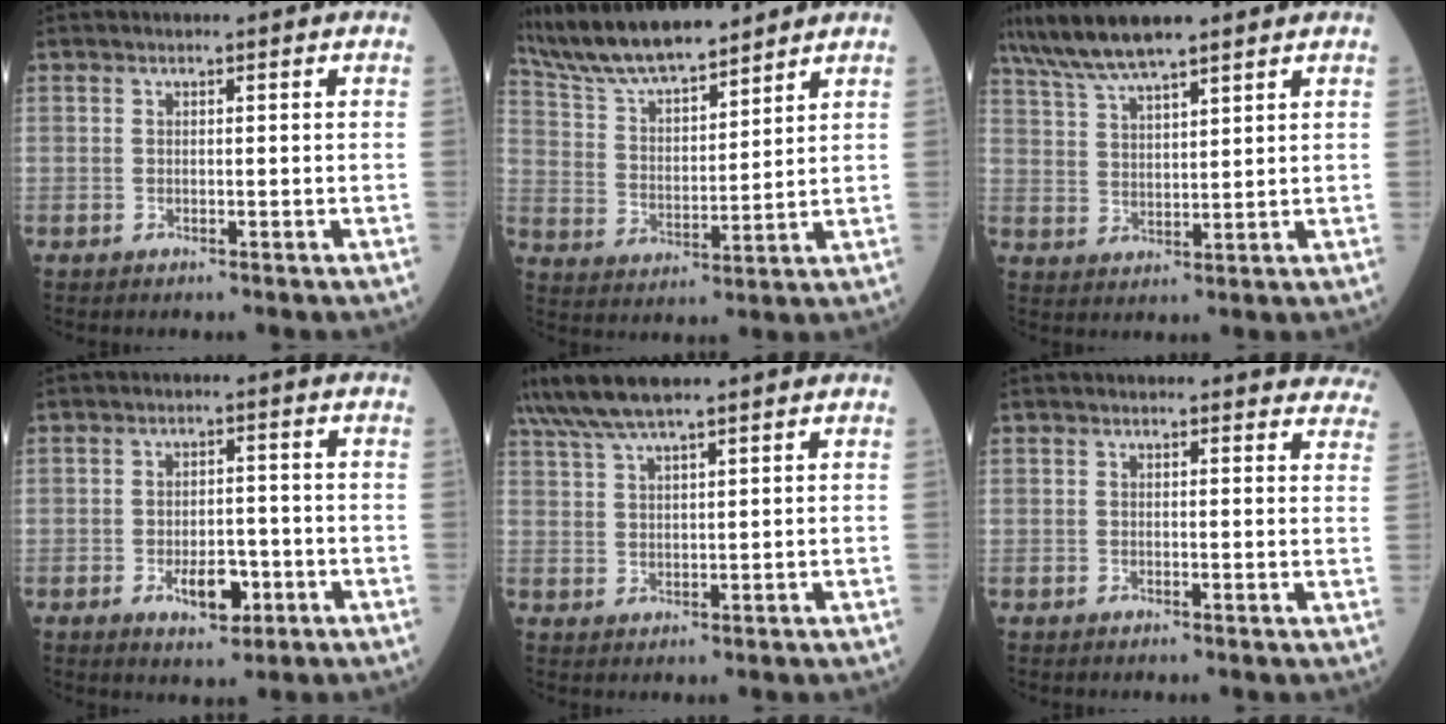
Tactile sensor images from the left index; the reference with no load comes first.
{"total": 13.9, "force": [12.5, 2.5, 5.7], "torque": [-0.113, 0.011, 0.234]}
{"total": 9.6, "force": [7.9, 1.3, 5.4], "torque": [-0.109, 0.022, 0.147]}
{"total": 5.4, "force": [-2.3, 2.6, 4.1], "torque": [-0.065, 0.001, -0.029]}
{"total": 8.4, "force": [6.9, 1.0, 4.7], "torque": [-0.094, 0.033, 0.128]}
{"total": 10.1, "force": [9.7, 2.6, 1.4], "torque": [0.029, -0.022, 0.069]}